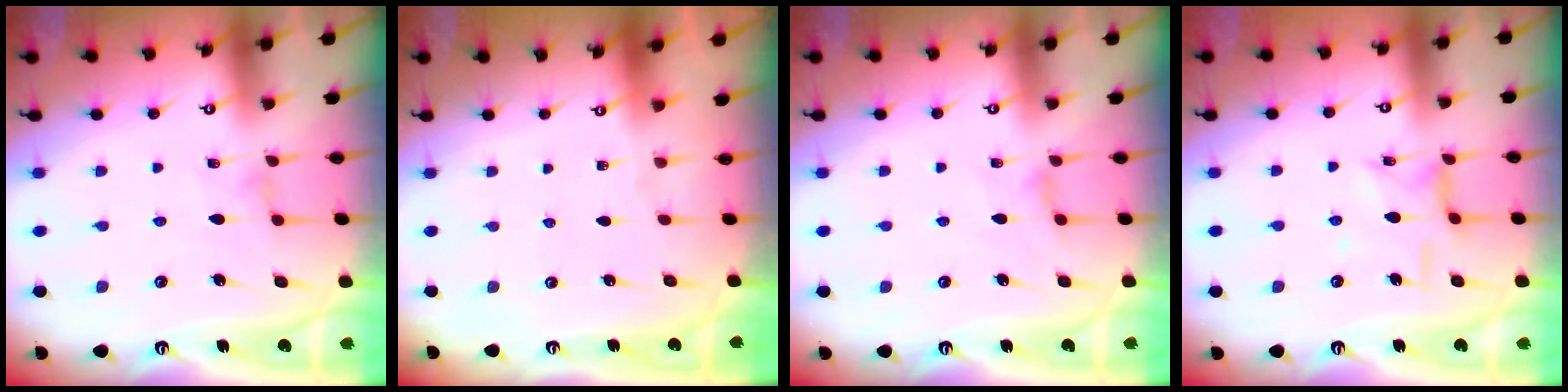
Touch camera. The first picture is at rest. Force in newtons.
{"total": 0.0}
{"total": 2.6, "press": 2.6, "slide": 0.5}
{"total": 5.8, "press": 5.7, "slide": 0.5}